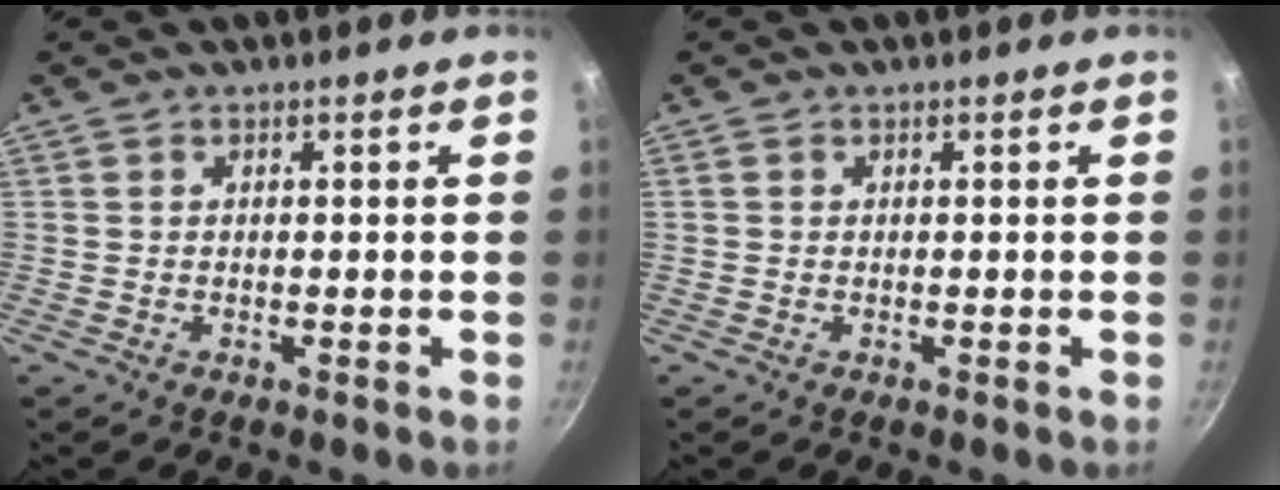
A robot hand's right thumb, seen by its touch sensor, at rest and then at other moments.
{"total": 0.0}